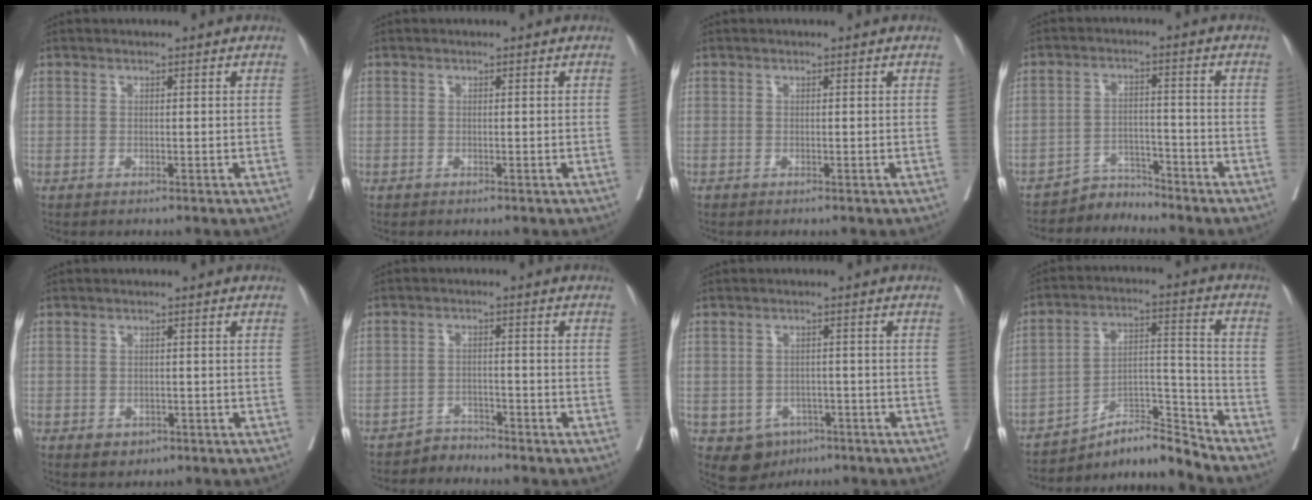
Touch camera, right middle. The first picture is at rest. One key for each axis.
{"total": 0.7, "fx": -0.3, "fy": 0.6, "fz": -0.1, "tx": 0.003, "ty": 0.006, "tz": -0.011}
{"total": 0.0}
{"total": 4.0, "fx": -3.9, "fy": 0.5, "fz": -1.0, "tx": 0.025, "ty": 0.004, "tz": -0.066}
{"total": 2.6, "fx": -1.3, "fy": 1.9, "fz": 1.1, "tx": -0.013, "ty": 0.001, "tz": -0.009}
{"total": 2.5, "fx": -2.3, "fy": 0.4, "fz": -0.7, "tx": 0.019, "ty": -0.006, "tz": -0.041}
{"total": 5.1, "fx": -2.7, "fy": 4.1, "fz": 1.4, "tx": -0.017, "ty": 0.005, "tz": -0.031}
{"total": 9.4, "fx": -9.2, "fy": -0.5, "fz": 1.7, "tx": -0.023, "ty": 0.046, "tz": -0.159}